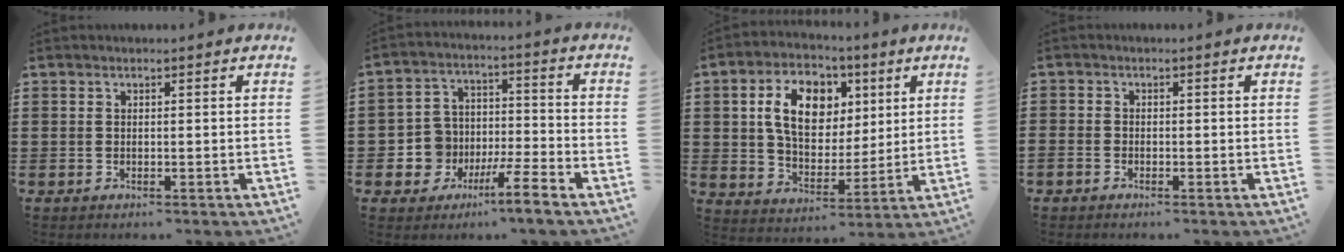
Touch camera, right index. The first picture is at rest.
{"total": 4.6, "force": [-3.6, 2.6, 1.5], "torque": [-0.039, 0.005, -0.070]}
{"total": 11.2, "force": [3.4, 7.4, 7.8], "torque": [-0.158, 0.013, 0.059]}
{"total": 0.9, "force": [-0.8, 0.4, 0.1], "torque": [-0.004, 0.000, -0.017]}